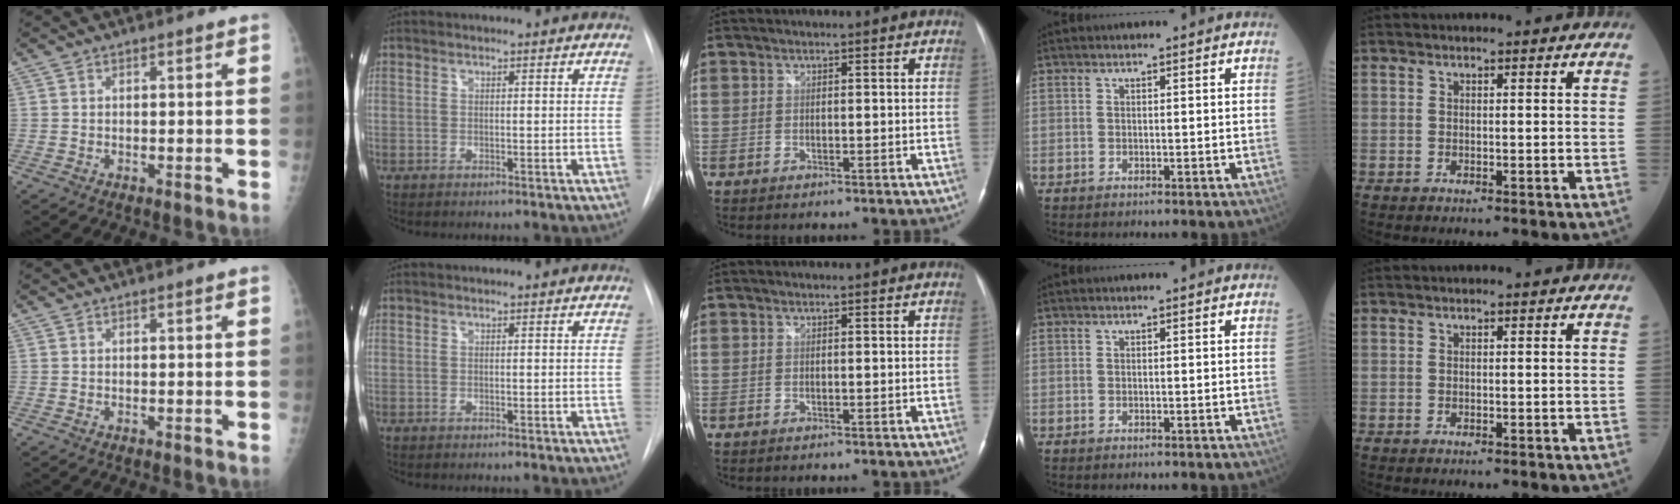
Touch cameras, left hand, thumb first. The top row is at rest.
{}